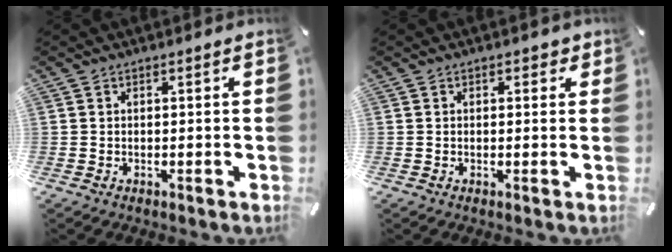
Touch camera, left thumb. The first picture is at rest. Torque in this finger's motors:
{"motor_torque": [-0.35, -0.43, 0.03, 0.09, 0.03]}